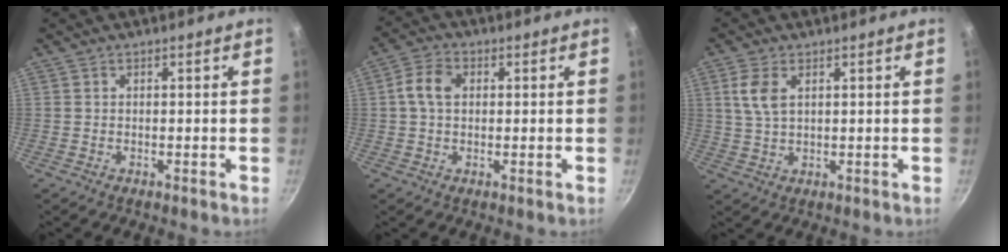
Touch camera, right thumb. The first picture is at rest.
{"total": 5.5, "force": [0.8, 3.7, 3.9], "torque": [-0.075, 0.015, 0.006]}
{"total": 3.3, "force": [1.4, 1.3, 2.6], "torque": [-0.052, -0.010, 0.031]}